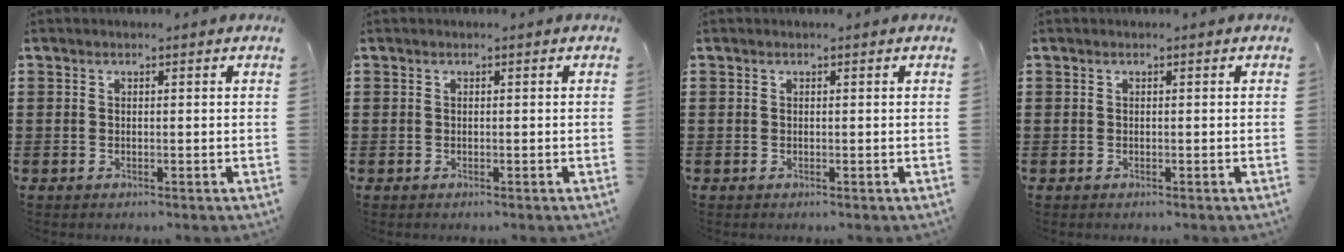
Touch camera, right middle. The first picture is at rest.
{"total": 0.0}
{"total": 0.0}
{"total": 0.0}